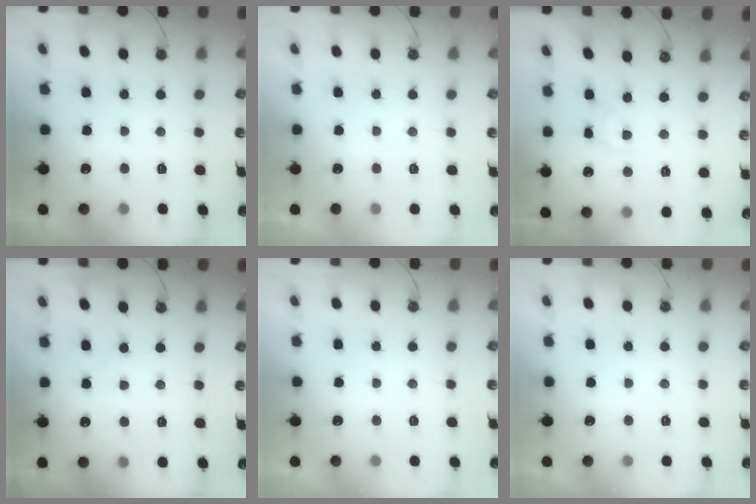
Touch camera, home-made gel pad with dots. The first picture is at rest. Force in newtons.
{"total": 0.0}
{"total": 5.2, "press": 5.2, "slide": 0.2}
{"total": 0.9, "press": 0.9, "slide": 0.1}
{"total": 0.0}
{"total": 0.0}